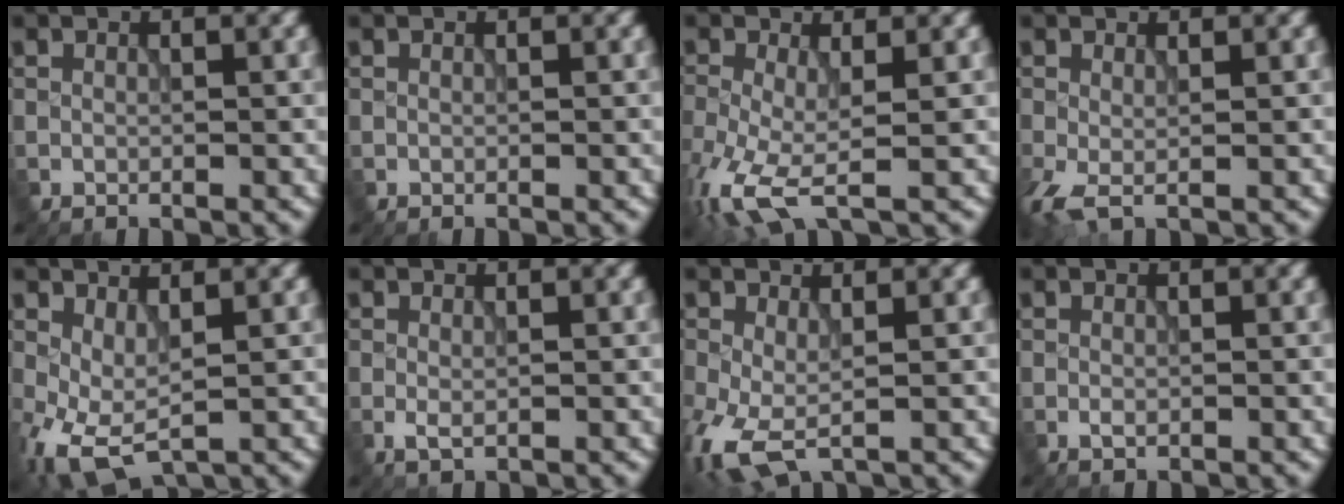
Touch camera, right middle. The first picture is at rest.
{"total": 0.0}
{"total": 6.8, "force": [-2.7, 2.7, 5.6], "torque": [-0.134, -0.018, -0.057]}
{"total": 2.6, "force": [-0.7, 1.1, 2.3], "torque": [-0.063, -0.008, -0.015]}
{"total": 5.3, "force": [-1.1, 2.7, 4.4], "torque": [-0.110, -0.007, -0.018]}
{"total": 1.1, "force": [-0.3, 0.5, 0.9], "torque": [-0.019, -0.005, -0.004]}
{"total": 5.5, "force": [-1.8, 2.7, 4.4], "torque": [-0.116, -0.015, -0.034]}
{"total": 0.7, "force": [-0.3, 0.4, 0.5], "torque": [-0.009, -0.002, -0.006]}